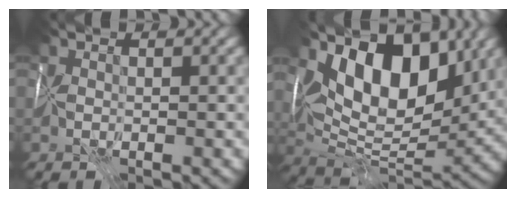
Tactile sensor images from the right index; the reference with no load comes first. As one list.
[{"total": 10.7, "force": [4.8, 5.6, 7.8], "torque": [-0.106, -0.006, 0.085]}]